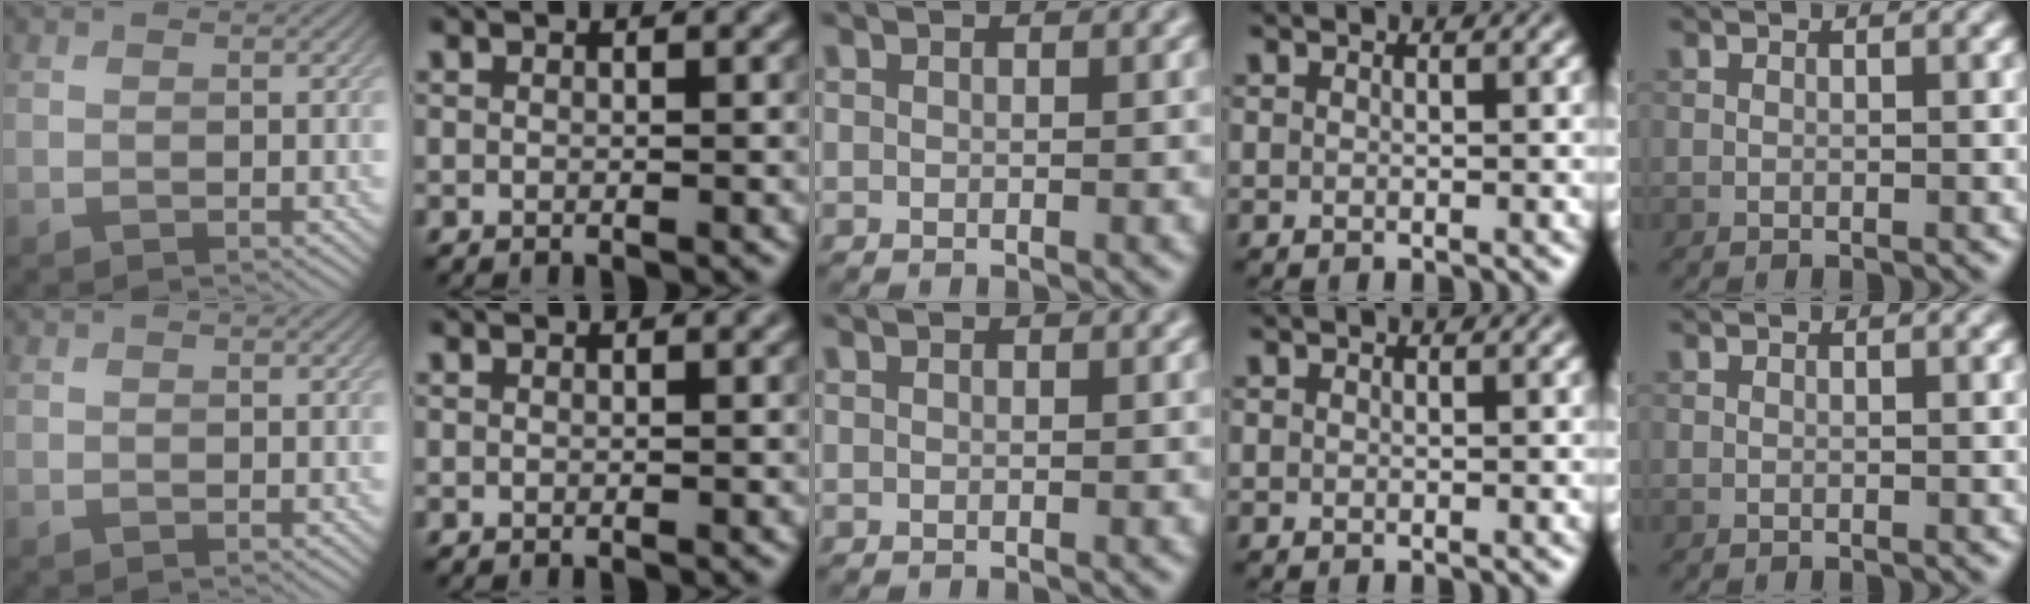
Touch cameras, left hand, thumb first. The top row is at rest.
{}